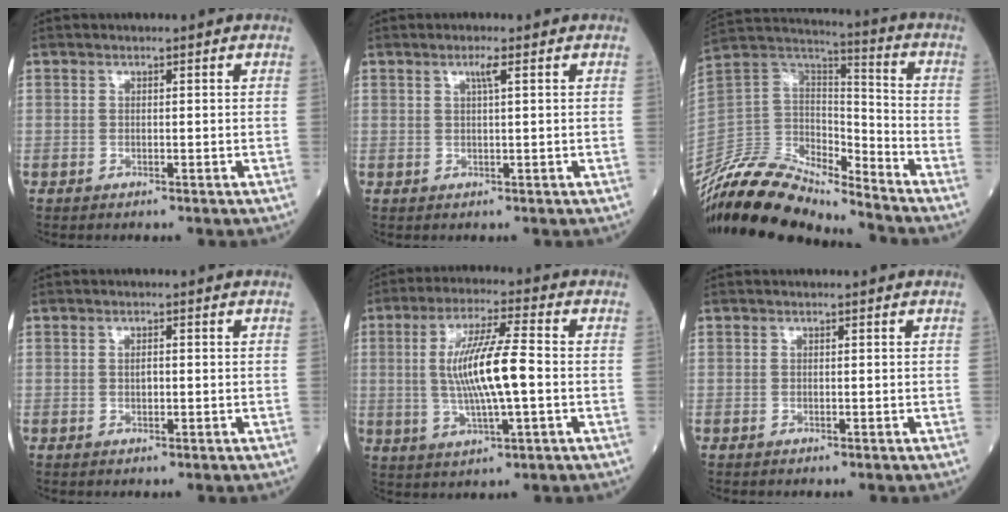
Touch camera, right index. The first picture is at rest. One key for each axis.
{"total": 1.6, "fx": 0.7, "fy": -0.2, "fz": 1.5, "tx": -0.029, "ty": 0.000, "tz": 0.013}
{"total": 18.1, "fx": -16.9, "fy": 3.3, "fz": 5.4, "tx": -0.105, "ty": 0.044, "tz": -0.312}
{"total": 1.1, "fx": 0.0, "fy": 0.5, "fz": 1.0, "tx": -0.019, "ty": 0.001, "tz": 0.002}
{"total": 11.2, "fx": -0.2, "fy": 1.2, "fz": 11.1, "tx": -0.216, "ty": 0.003, "tz": -0.002}
{"total": 0.0}